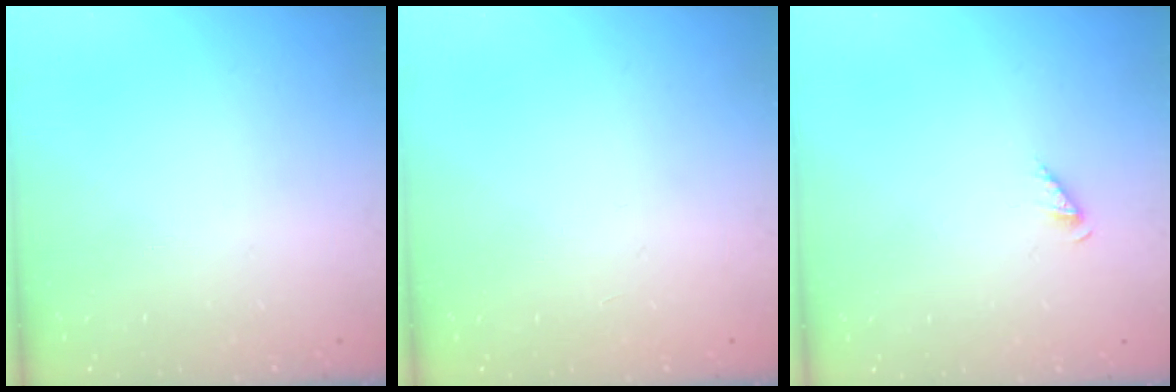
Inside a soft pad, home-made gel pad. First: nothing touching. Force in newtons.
{"total": 0.0}
{"total": 2.1, "press": 2.1, "slide": 0.4}